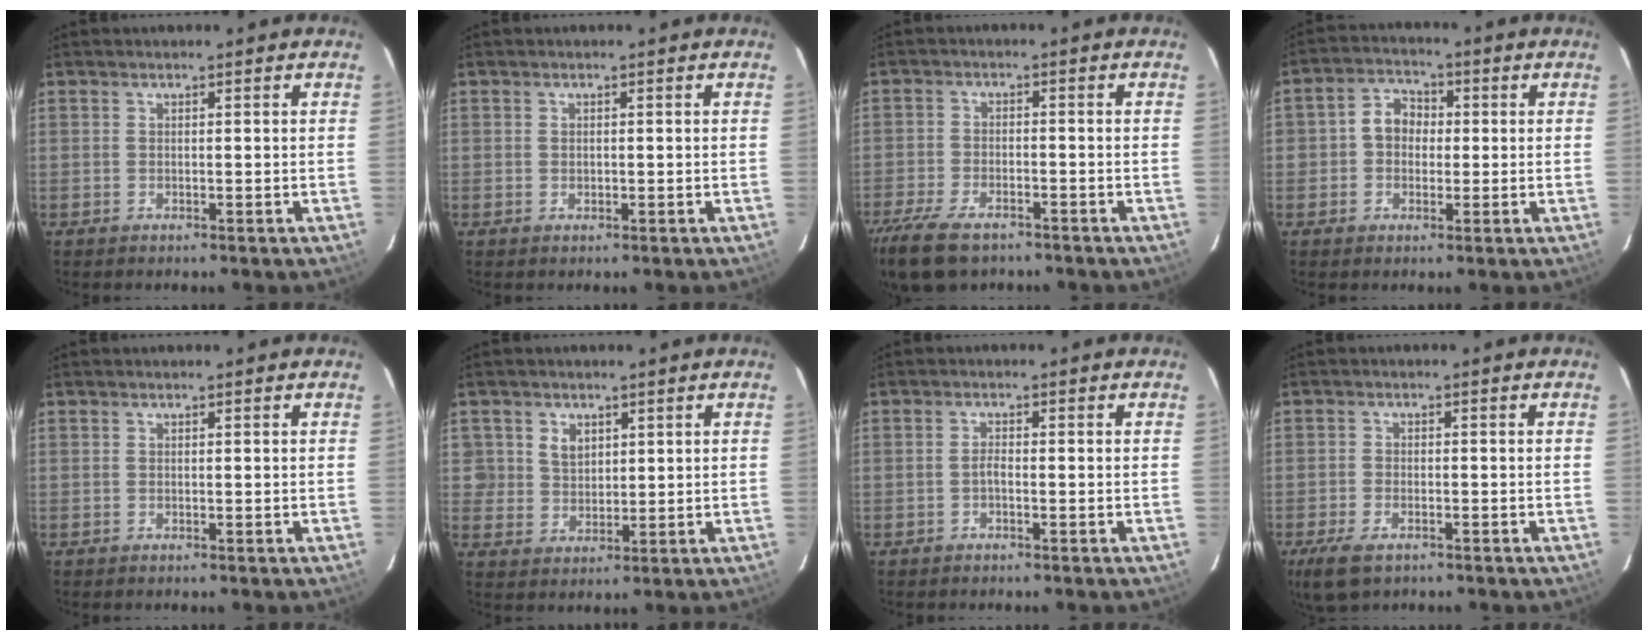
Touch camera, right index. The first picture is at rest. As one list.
[{"total": 0.5, "force": [0.1, 0.4, 0.3], "torque": [-0.003, 0.002, 0.002]}, {"total": 12.8, "force": [-9.4, 5.5, 6.7], "torque": [-0.173, -0.034, -0.170]}, {"total": 5.5, "force": [-0.1, 4.8, 2.6], "torque": [-0.048, 0.023, -0.004]}, {"total": 0.0}, {"total": 4.5, "force": [1.9, 4.0, 0.9], "torque": [-0.008, 0.012, 0.040]}, {"total": 1.1, "force": [-0.7, 0.3, 0.8], "torque": [-0.017, 0.005, -0.015]}, {"total": 6.7, "force": [-4.3, 3.3, 4.0], "torque": [-0.107, -0.018, -0.079]}]